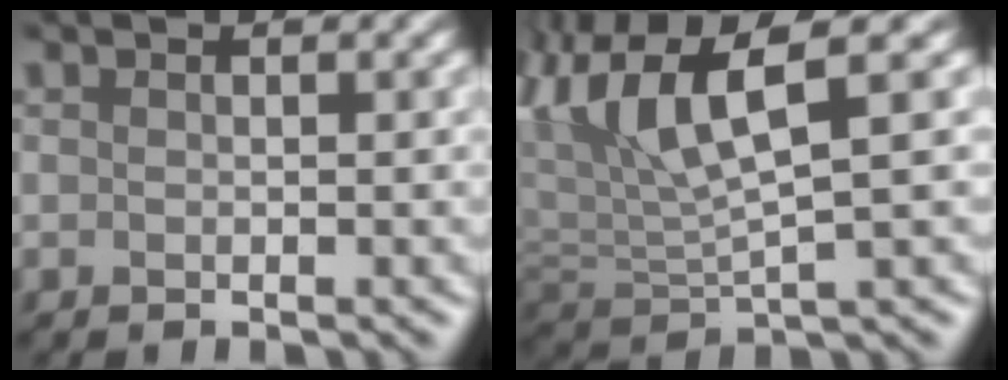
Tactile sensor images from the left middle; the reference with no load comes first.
{"total": 7.5, "force": [4.1, 1.5, 6.1], "torque": [-0.156, 0.017, 0.097]}